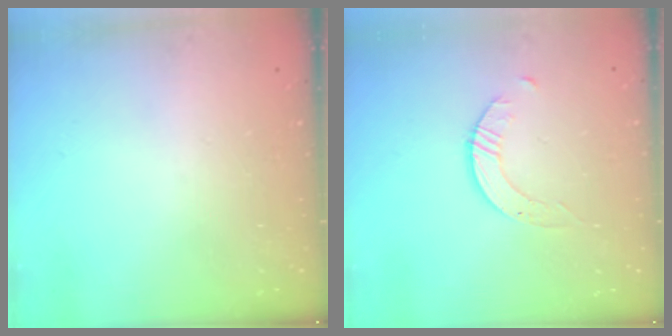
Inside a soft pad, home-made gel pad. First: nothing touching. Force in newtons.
{"total": 1.7, "press": 1.7, "slide": 0.2}